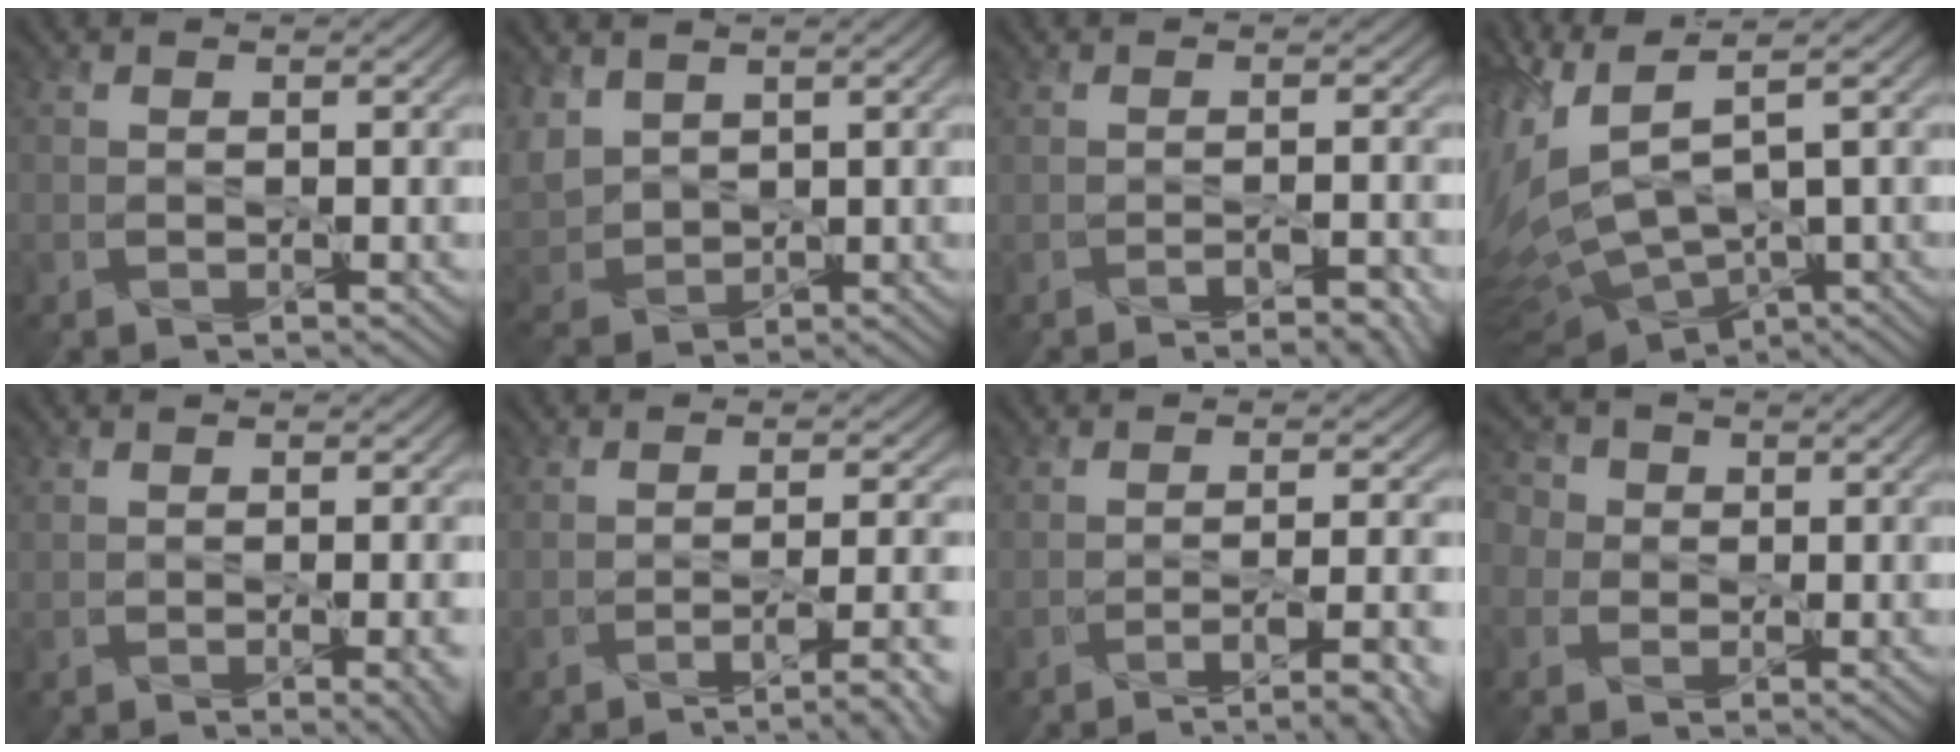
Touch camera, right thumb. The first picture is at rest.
{"total": 6.1, "force": [2.5, 4.2, 3.6], "torque": [-0.118, 0.003, 0.052]}
{"total": 3.7, "force": [-2.4, 0.7, 2.8], "torque": [-0.036, 0.005, -0.028]}
{"total": 13.1, "force": [2.1, 6.4, 11.3], "torque": [-0.309, -0.008, 0.074]}
{"total": 2.7, "force": [-0.6, 0.7, 2.6], "torque": [-0.037, -0.004, -0.001]}
{"total": 6.1, "force": [-3.0, 1.6, 5.0], "torque": [-0.068, -0.004, -0.042]}
{"total": 7.5, "force": [-4.1, 1.9, 6.0], "torque": [-0.079, -0.001, -0.053]}
{"total": 4.9, "force": [1.1, 4.3, 2.1], "torque": [-0.068, 0.016, -0.008]}